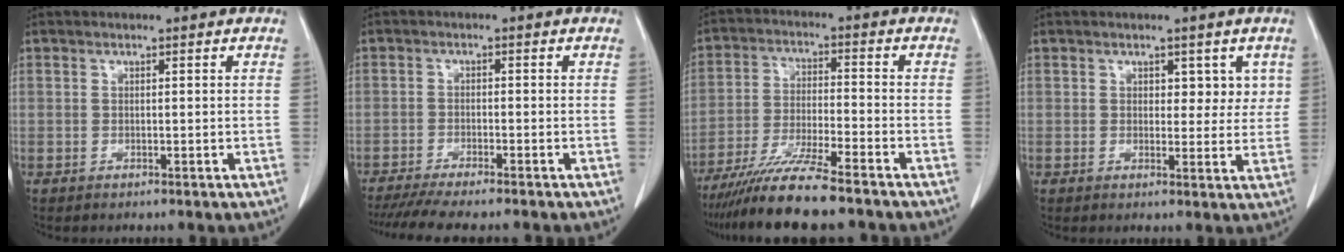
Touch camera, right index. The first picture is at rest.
{"total": 9.8, "force": [-8.4, 0.6, 4.9], "torque": [-0.064, -0.018, -0.130]}
{"total": 11.2, "force": [-9.1, -0.1, 6.5], "torque": [-0.115, -0.028, -0.158]}
{"total": 3.7, "force": [1.6, 2.4, 2.3], "torque": [-0.011, -0.002, 0.020]}